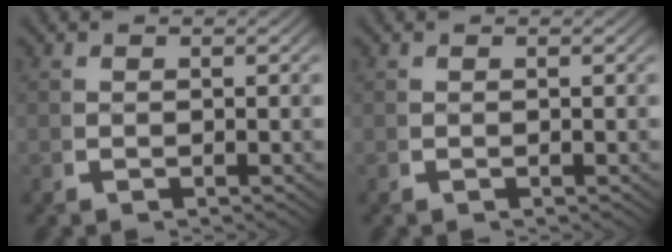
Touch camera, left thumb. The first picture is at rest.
{"total": 0.0}